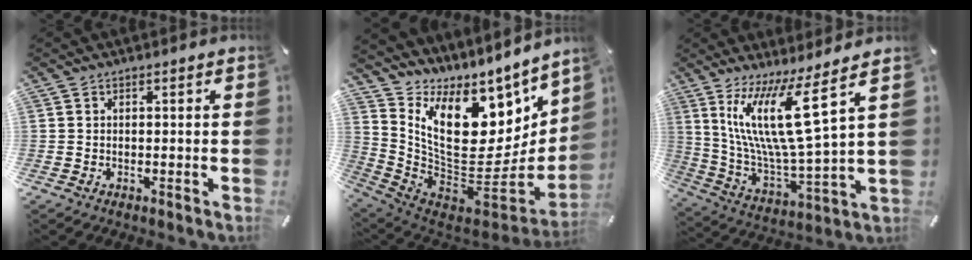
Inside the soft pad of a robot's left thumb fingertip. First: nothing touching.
{"total": 16.7, "force": [7.2, 10.9, 10.4], "torque": [-0.180, -0.098, 0.134]}
{"total": 17.3, "force": [8.6, 2.8, 14.7], "torque": [-0.308, -0.047, 0.133]}